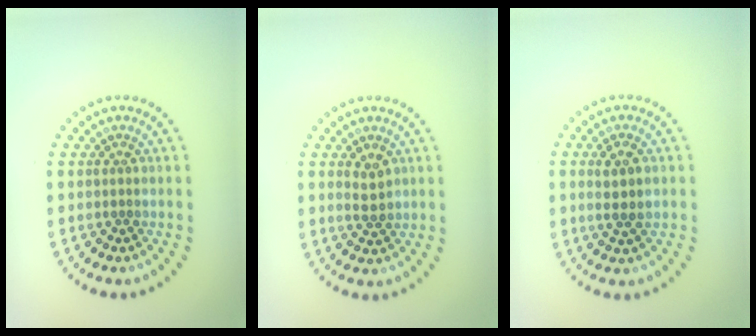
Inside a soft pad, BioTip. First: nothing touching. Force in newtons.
{"total": 1.9, "press": 1.8, "slide": 0.3}
{"total": 2.4, "press": 2.3, "slide": 0.9}